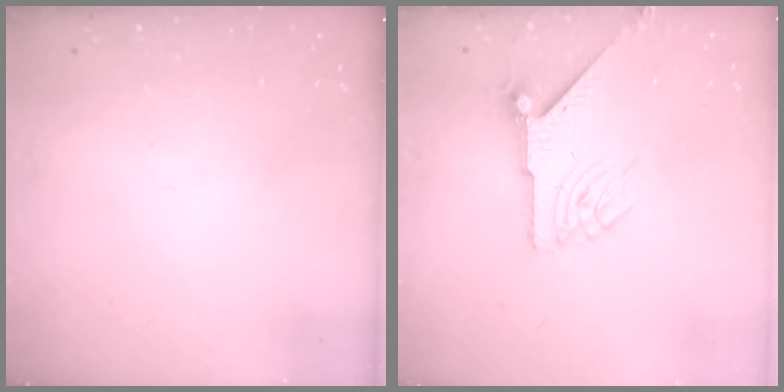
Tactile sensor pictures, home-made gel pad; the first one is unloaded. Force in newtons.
{"total": 6.2, "press": 6.2, "slide": 0.2}